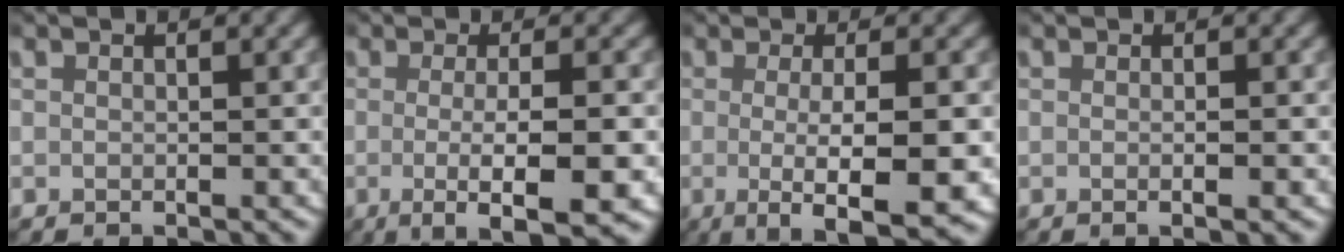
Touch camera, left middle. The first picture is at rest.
{"total": 6.4, "force": [-3.1, 0.8, 5.6], "torque": [-0.091, -0.021, -0.036]}
{"total": 7.4, "force": [-3.5, 1.5, 6.3], "torque": [-0.108, -0.027, -0.038]}
{"total": 0.8, "force": [-0.2, -0.3, 0.7], "torque": [-0.014, -0.001, -0.004]}